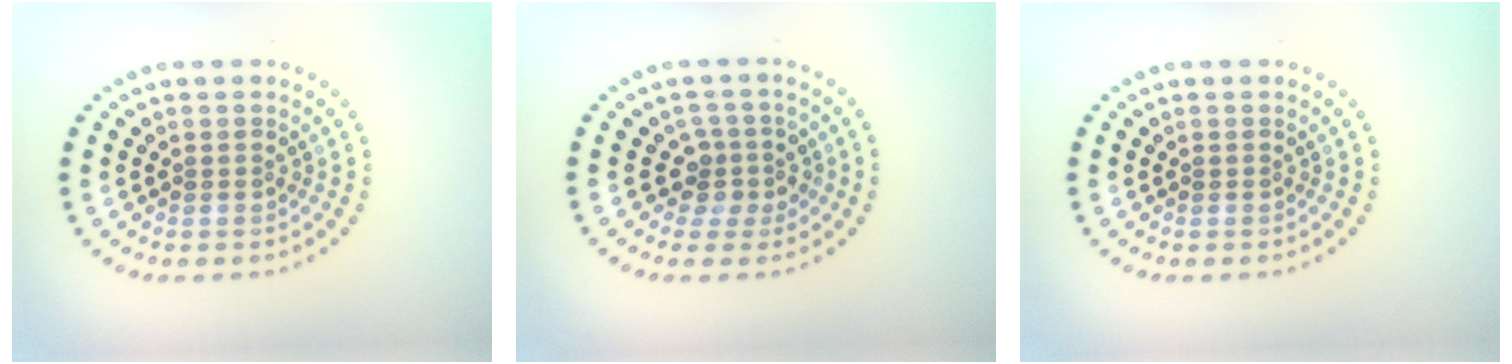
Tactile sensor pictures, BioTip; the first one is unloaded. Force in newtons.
{"total": 2.5, "press": 1.9, "slide": 1.6}
{"total": 0.0}